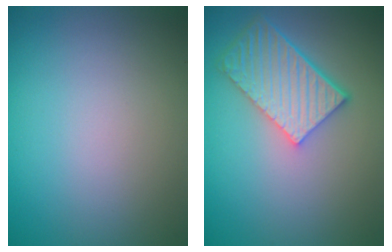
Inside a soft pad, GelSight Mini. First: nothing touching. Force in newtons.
{"total": 5.8, "press": 4.5, "slide": 3.6}